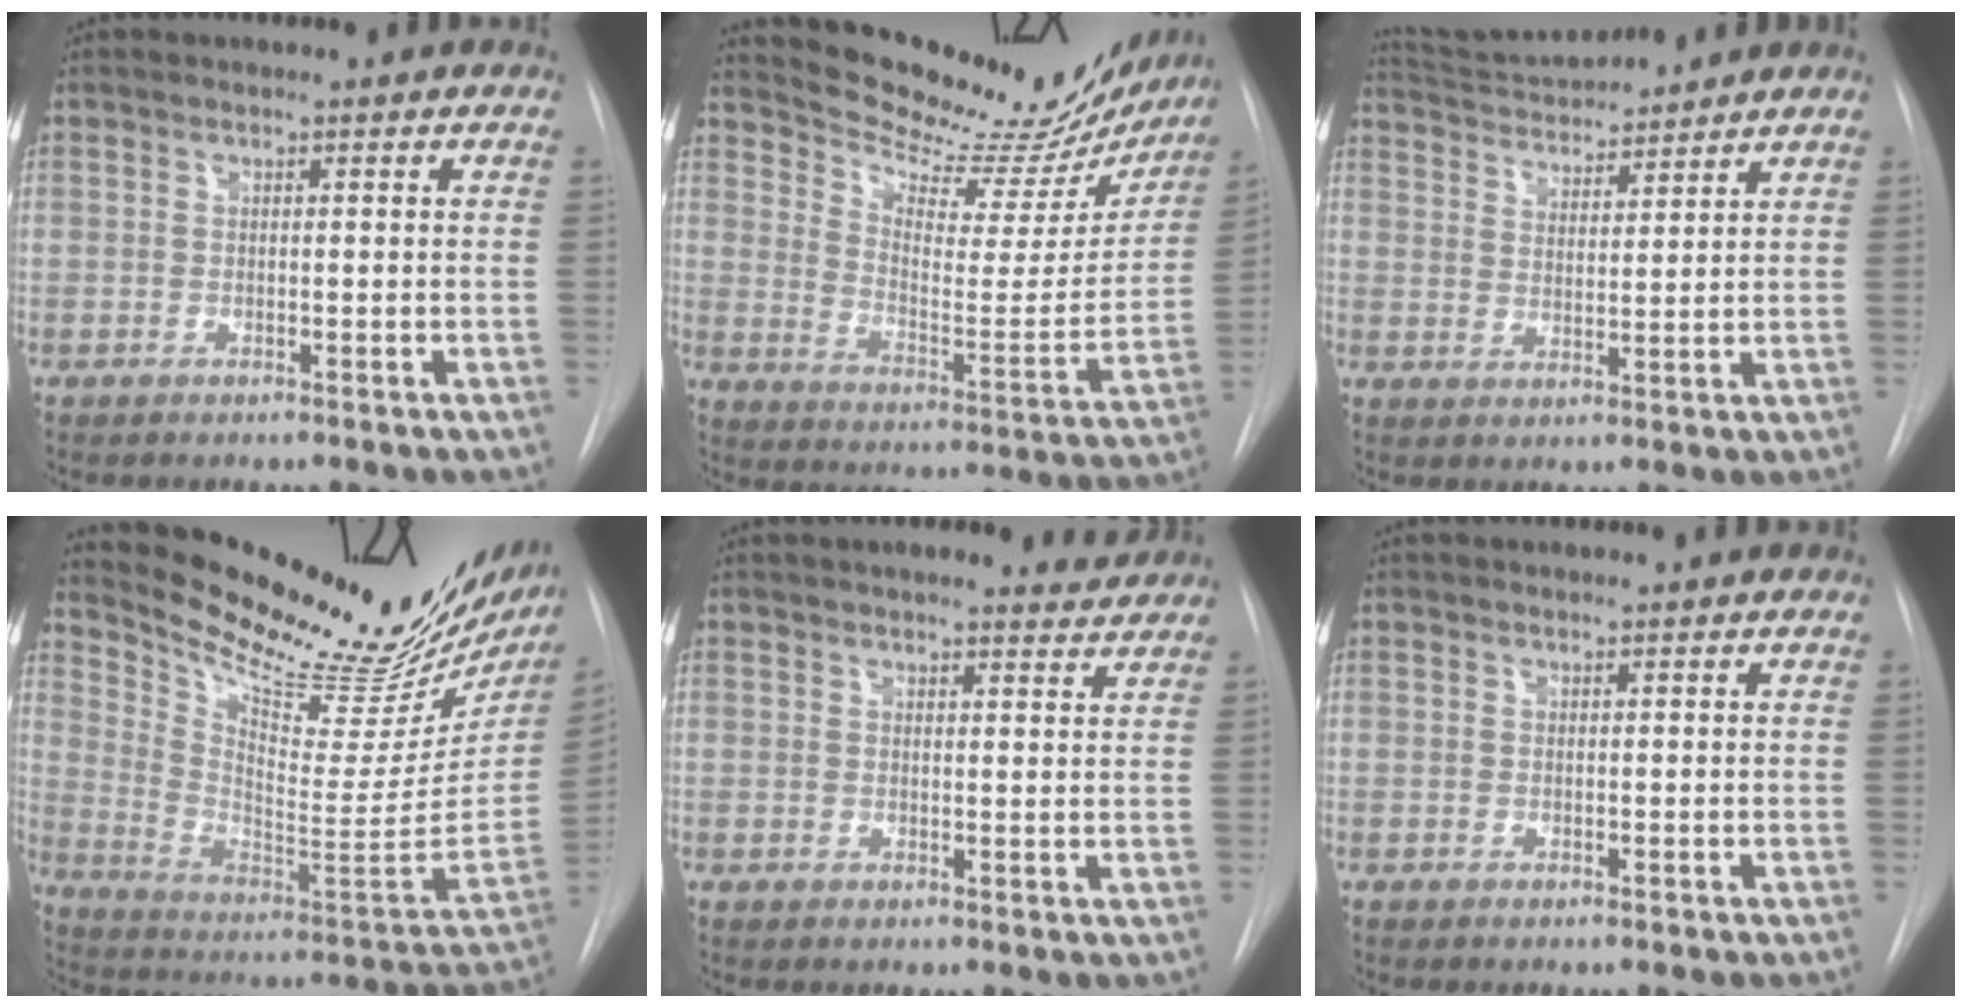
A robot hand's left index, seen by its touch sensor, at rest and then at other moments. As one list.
[{"total": 21.3, "force": [19.6, 6.0, 5.8], "torque": [-0.074, -0.044, 0.258]}, {"total": 10.3, "force": [9.9, 0.6, 2.7], "torque": [-0.060, 0.022, 0.170]}, {"total": 30.8, "force": [26.3, 7.1, 14.3], "torque": [-0.237, -0.083, 0.362]}, {"total": 5.6, "force": [5.4, 1.0, 1.4], "torque": [-0.016, 0.000, 0.054]}, {"total": 0.6, "force": [0.6, 0.0, 0.1], "torque": [-0.003, 0.012, 0.011]}]